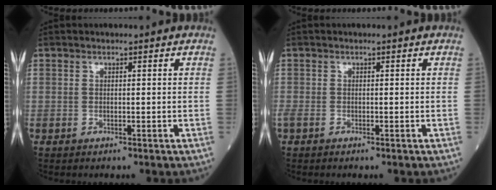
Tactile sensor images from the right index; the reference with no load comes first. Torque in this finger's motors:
{"motor_torque": [0.43, -0.28, 0.71, 0.15]}